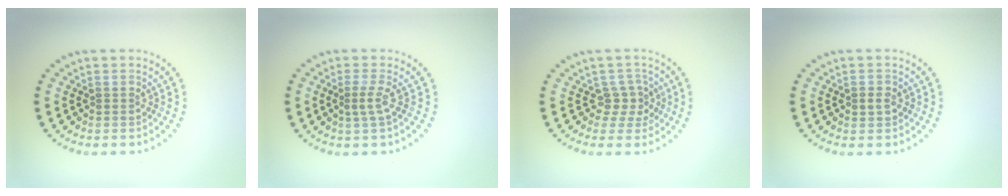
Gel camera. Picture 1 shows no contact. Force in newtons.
{"total": 1.6, "press": 1.0, "slide": 1.2}
{"total": 2.1, "press": 1.6, "slide": 1.4}
{"total": 1.1, "press": 1.1, "slide": 0.3}